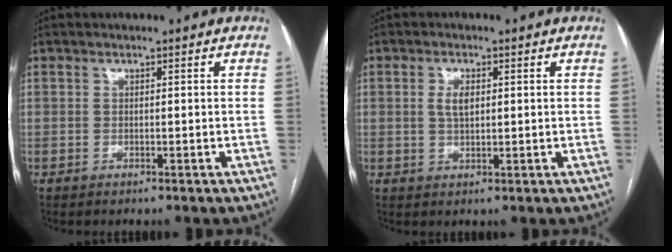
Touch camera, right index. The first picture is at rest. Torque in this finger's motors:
{"motor_torque": [0.60, 0.15, 0.37, 0.07]}